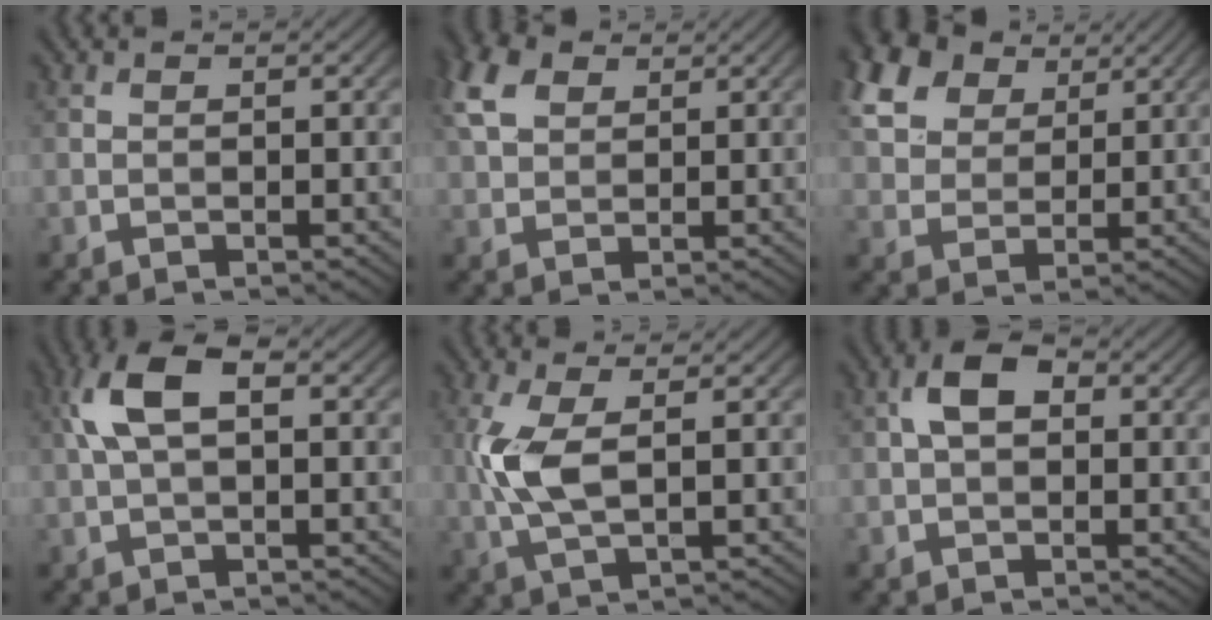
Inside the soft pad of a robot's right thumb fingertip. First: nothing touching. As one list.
[{"total": 6.3, "force": [2.8, 4.1, 3.8], "torque": [-0.110, 0.019, 0.052]}, {"total": 11.3, "force": [6.1, 7.5, 5.8], "torque": [-0.179, 0.023, 0.120]}, {"total": 6.8, "force": [1.4, 3.1, 5.9], "torque": [-0.135, 0.017, 0.020]}, {"total": 6.2, "force": [0.7, 2.3, 5.8], "torque": [-0.147, 0.001, 0.013]}, {"total": 4.0, "force": [0.5, 2.5, 3.1], "torque": [-0.059, 0.010, 0.002]}]